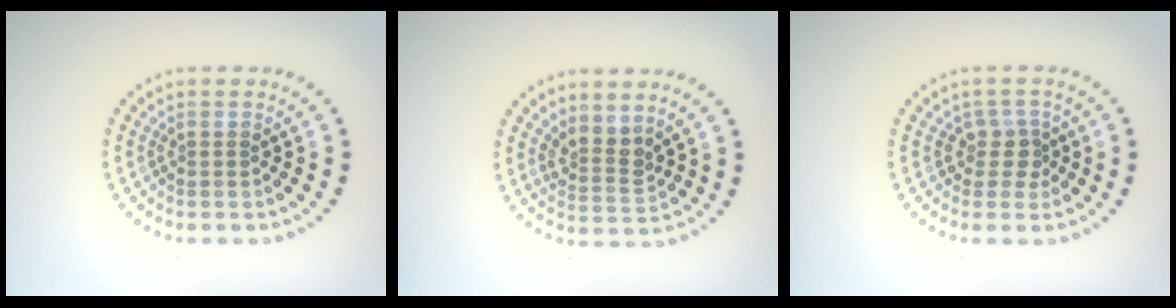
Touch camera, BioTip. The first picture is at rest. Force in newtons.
{"total": 2.6, "press": 1.9, "slide": 1.7}
{"total": 2.1, "press": 1.6, "slide": 1.4}